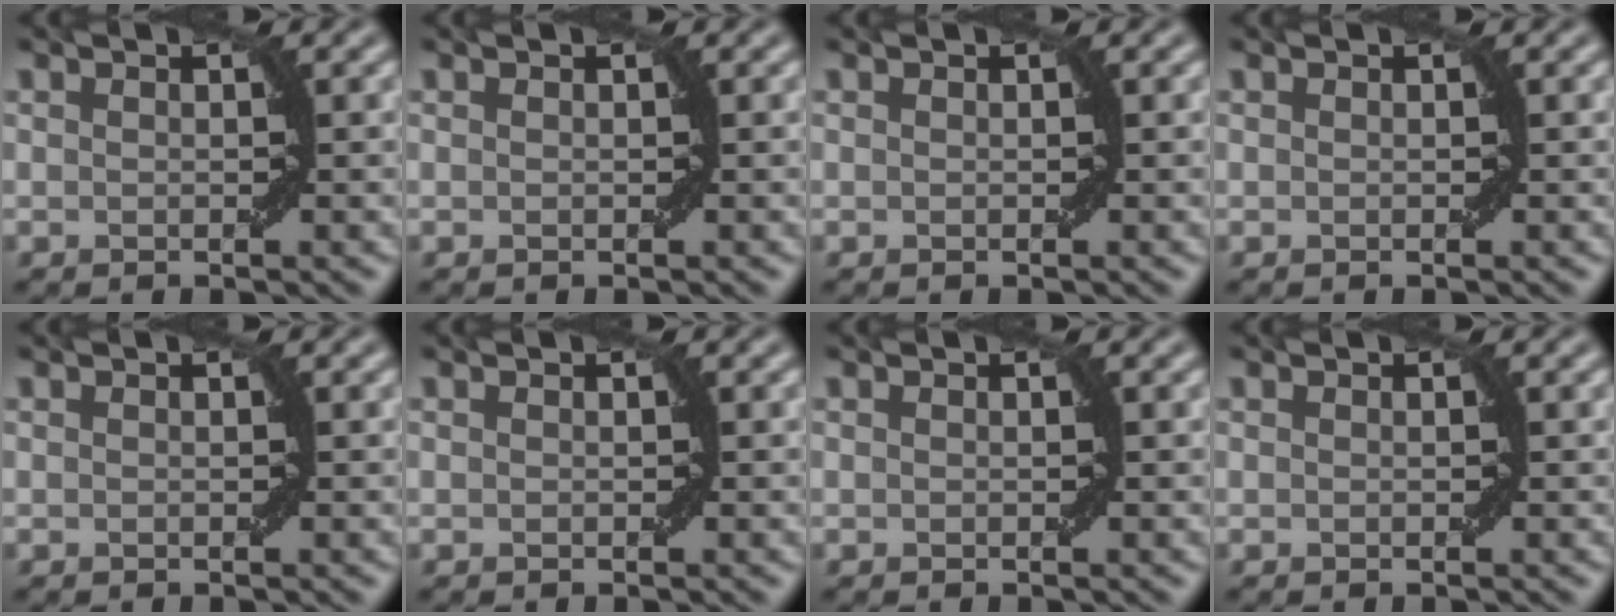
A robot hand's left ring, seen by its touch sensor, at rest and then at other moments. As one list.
[{"total": 0.0}, {"total": 0.0}, {"total": 0.0}, {"total": 0.0}, {"total": 0.0}, {"total": 0.0}, {"total": 0.0}]